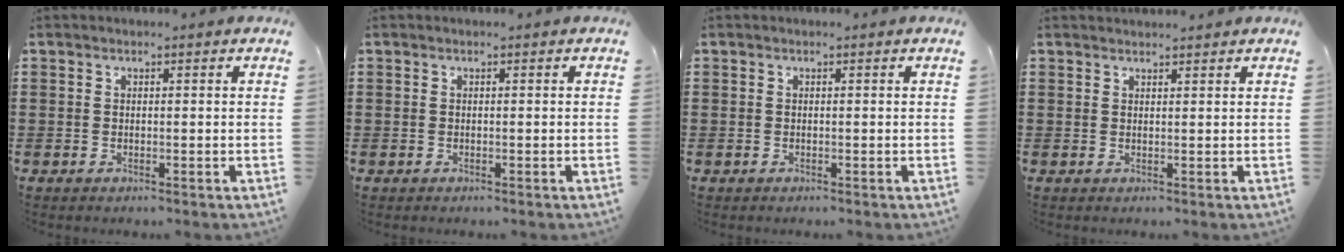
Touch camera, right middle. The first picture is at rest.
{"total": 0.0}
{"total": 0.0}
{"total": 1.2, "force": [1.2, 0.0, 0.0], "torque": [-0.002, -0.003, 0.024]}